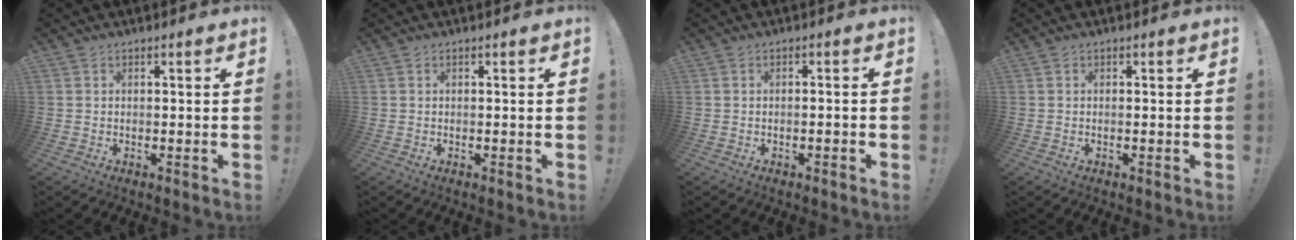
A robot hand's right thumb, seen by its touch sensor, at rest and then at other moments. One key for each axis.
{"total": 0.0}
{"total": 1.3, "fx": -1.1, "fy": -0.2, "fz": 0.7, "tx": -0.008, "ty": 0.000, "tz": -0.019}
{"total": 0.0}